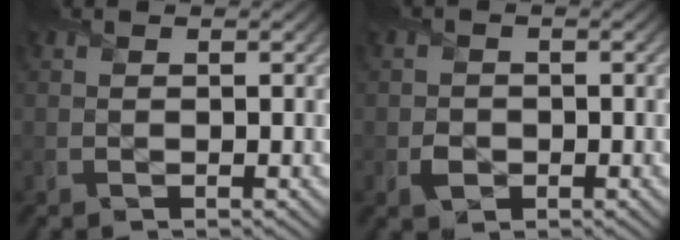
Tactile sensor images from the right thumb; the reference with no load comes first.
{"total": 1.6, "force": [-0.5, 1.5, 0.2], "torque": [0.001, -0.004, -0.012]}